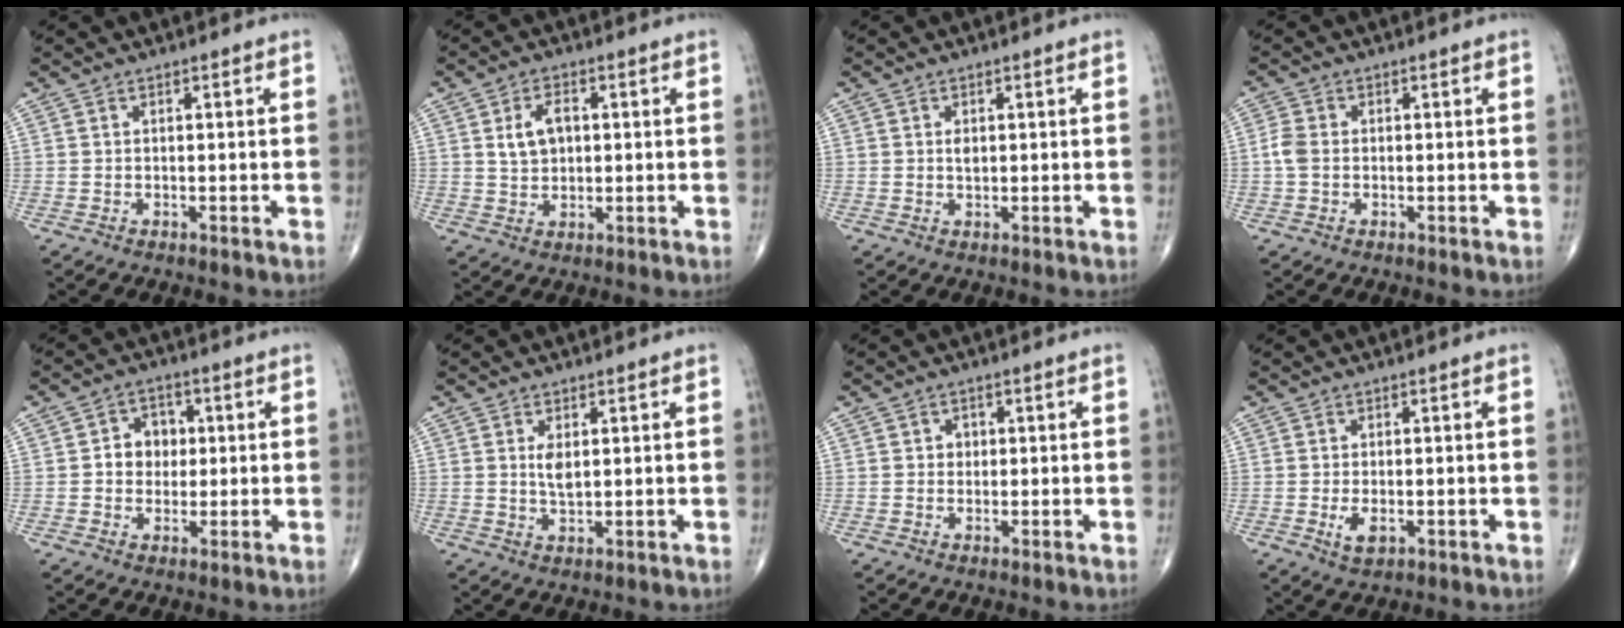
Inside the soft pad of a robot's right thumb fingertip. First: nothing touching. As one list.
[{"total": 5.6, "force": [1.2, 3.6, 4.1], "torque": [-0.062, 0.001, 0.021]}, {"total": 1.4, "force": [0.3, 0.9, 1.0], "torque": [-0.012, -0.002, 0.007]}, {"total": 2.9, "force": [-0.3, 2.1, 2.0], "torque": [-0.048, 0.005, -0.011]}, {"total": 5.9, "force": [0.6, 5.0, 3.1], "torque": [-0.012, 0.008, 0.003]}, {"total": 3.2, "force": [0.8, 1.6, 2.7], "torque": [-0.044, -0.010, 0.018]}, {"total": 1.5, "force": [0.3, 1.4, 0.6], "torque": [0.002, 0.002, 0.001]}, {"total": 3.3, "force": [-0.8, 1.8, 2.7], "torque": [-0.046, -0.006, -0.011]}]